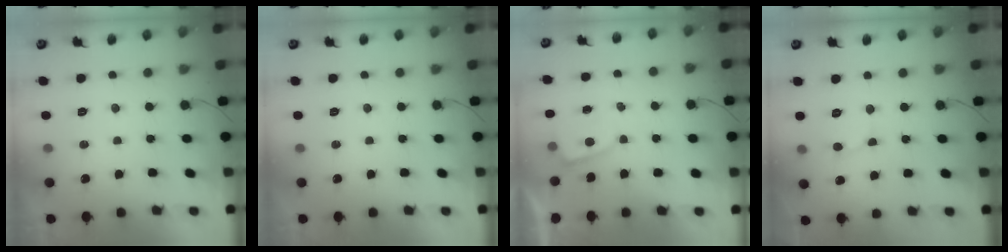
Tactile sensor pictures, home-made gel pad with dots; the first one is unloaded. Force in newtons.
{"total": 0.0}
{"total": 2.3, "press": 2.3, "slide": 0.2}
{"total": 3.1, "press": 3.1, "slide": 0.3}